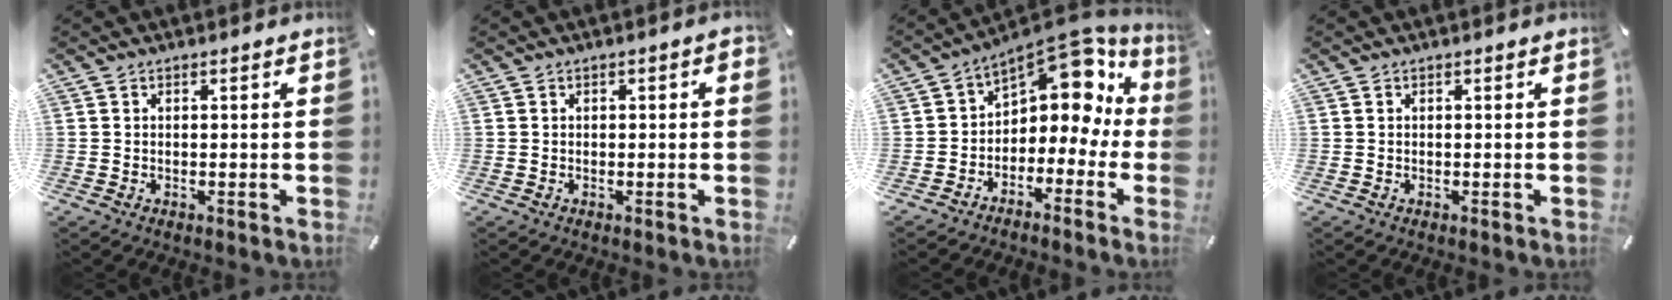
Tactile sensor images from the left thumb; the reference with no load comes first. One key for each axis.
{"total": 1.0, "fx": -0.2, "fy": 0.6, "fz": 0.8, "tx": -0.014, "ty": 0.003, "tz": -0.004}
{"total": 11.5, "fx": 5.2, "fy": 7.4, "fz": 7.2, "tx": -0.097, "ty": -0.050, "tz": 0.087}
{"total": 0.0}